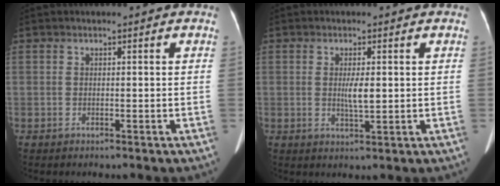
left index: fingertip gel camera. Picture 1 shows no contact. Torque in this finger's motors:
{"motor_torque": [0.87, 0.02, 0.40, 0.10]}